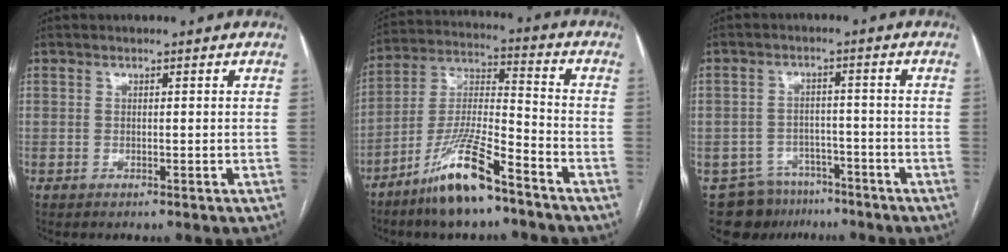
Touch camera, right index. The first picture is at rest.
{"total": 13.1, "force": [-8.9, 1.9, 9.5], "torque": [-0.195, -0.013, -0.168]}
{"total": 5.2, "force": [-3.2, 4.1, 0.0], "torque": [0.009, 0.010, -0.043]}